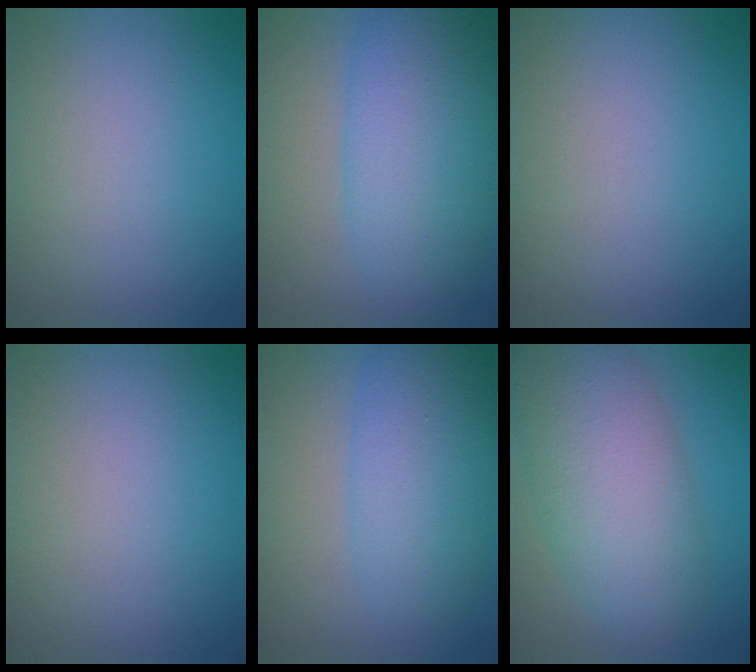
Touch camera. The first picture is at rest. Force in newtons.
{"total": 8.7, "press": 8.7, "slide": 0.2}
{"total": 0.0}
{"total": 0.0}
{"total": 6.4, "press": 6.4, "slide": 0.1}
{"total": 8.1, "press": 8.1, "slide": 0.6}